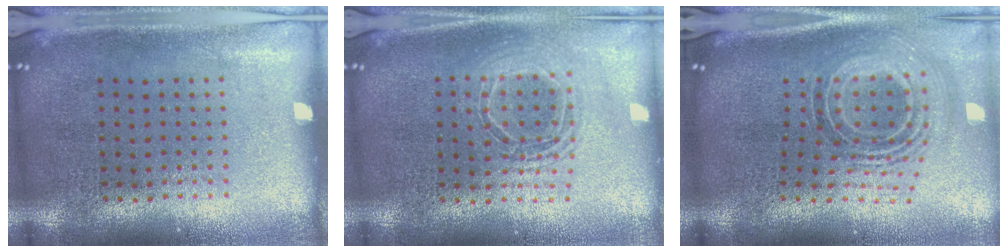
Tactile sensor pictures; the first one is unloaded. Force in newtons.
{"total": 1.8, "press": 1.5, "slide": 0.9}
{"total": 1.9, "press": 1.4, "slide": 1.2}